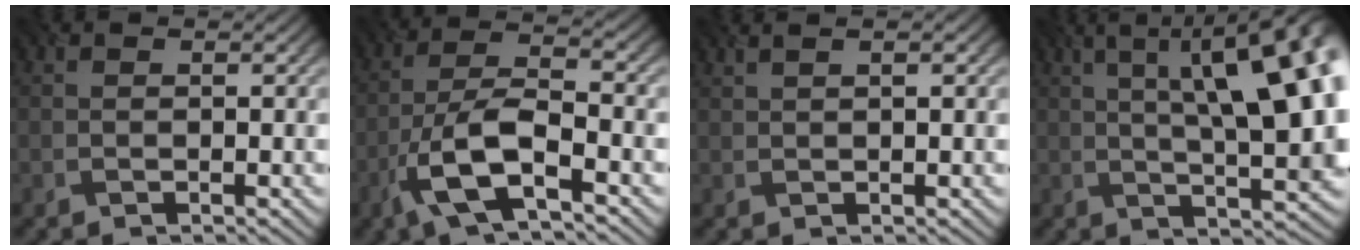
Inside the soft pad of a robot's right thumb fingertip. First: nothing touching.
{"total": 9.6, "force": [-4.8, 3.2, 7.7], "torque": [-0.158, 0.003, -0.102]}
{"total": 1.9, "force": [1.4, 0.3, 1.3], "torque": [-0.023, 0.001, 0.024]}
{"total": 18.2, "force": [4.8, 6.4, 16.4], "torque": [-0.212, 0.049, 0.064]}